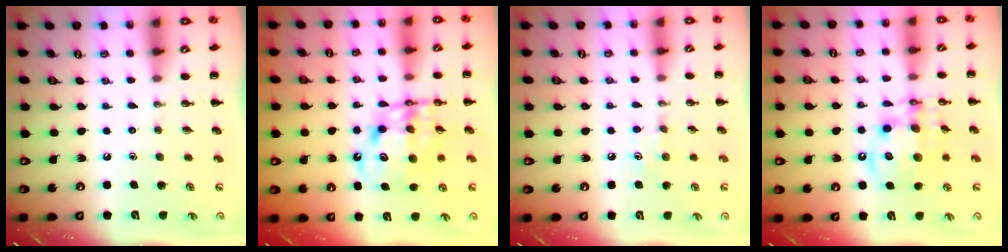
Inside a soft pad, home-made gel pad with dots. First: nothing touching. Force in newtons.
{"total": 11.9, "press": 11.6, "slide": 2.9}
{"total": 6.8, "press": 6.6, "slide": 1.5}
{"total": 12.4, "press": 12.0, "slide": 3.0}